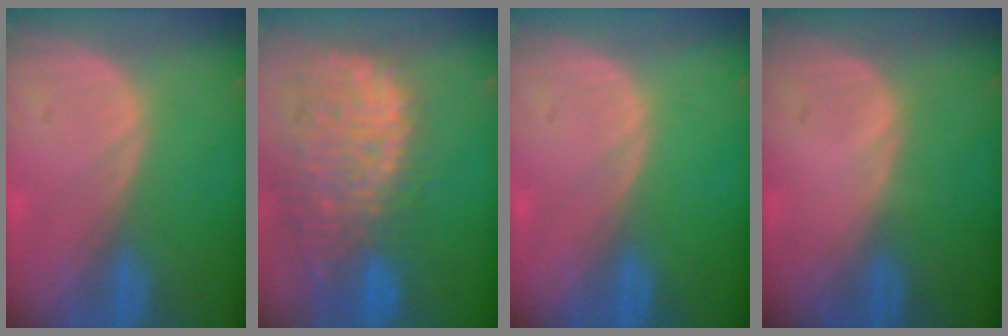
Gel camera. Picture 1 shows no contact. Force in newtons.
{"total": 14.4, "press": 11.7, "slide": 8.3}
{"total": 0.0}
{"total": 0.0}